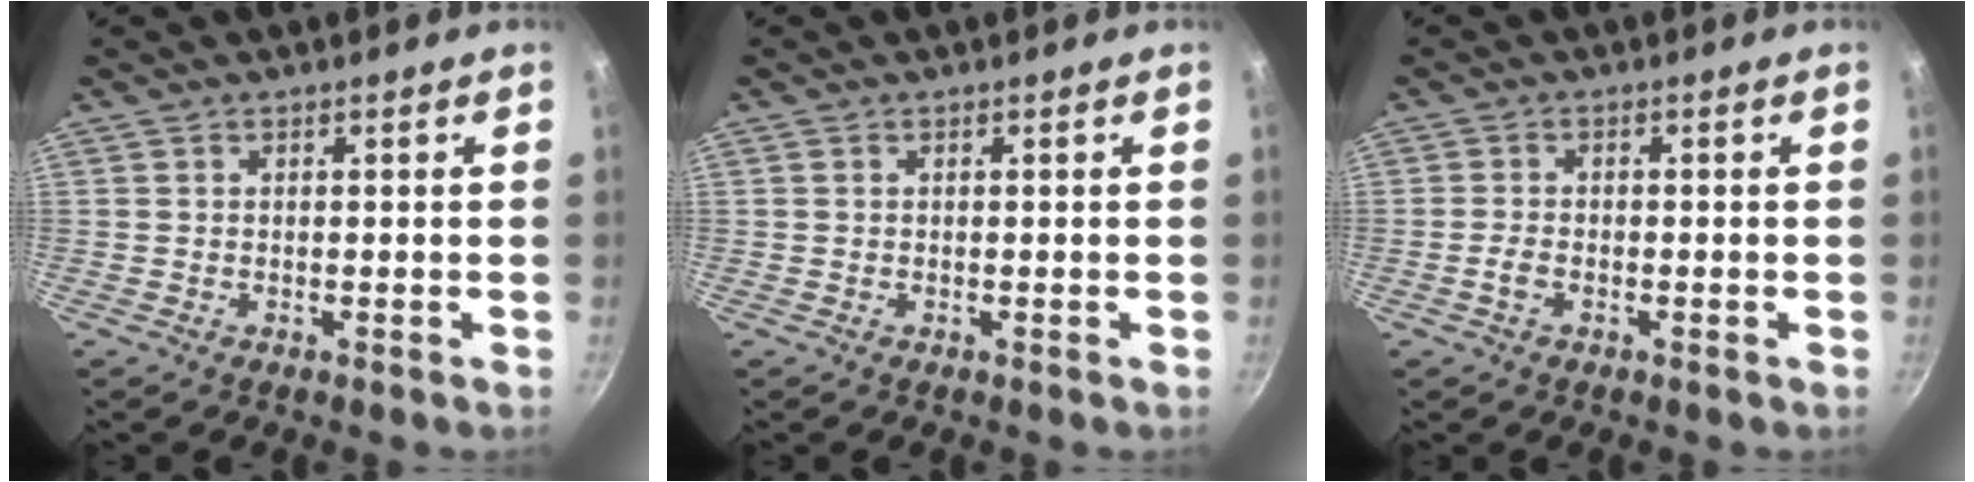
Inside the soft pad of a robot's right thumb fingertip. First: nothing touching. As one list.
[{"total": 0.0}, {"total": 2.2, "force": [-1.0, 1.3, 1.4], "torque": [-0.034, 0.013, -0.020]}]